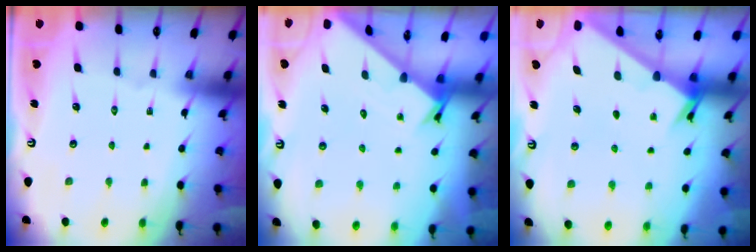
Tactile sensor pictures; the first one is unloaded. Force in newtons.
{"total": 1.7, "press": 1.7, "slide": 0.1}
{"total": 2.3, "press": 2.3, "slide": 0.2}